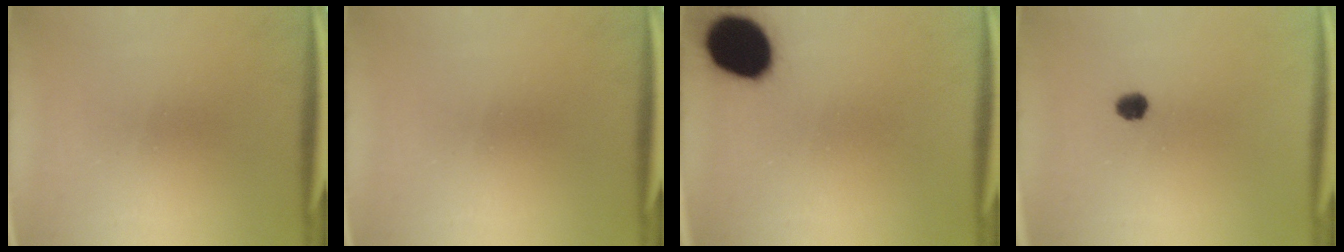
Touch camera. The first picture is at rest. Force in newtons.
{"total": 0.0}
{"total": 13.0}
{"total": 2.7}